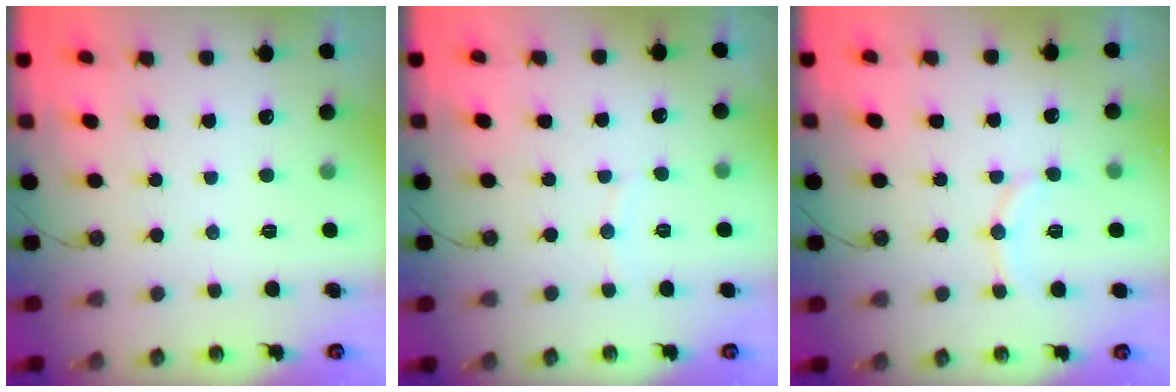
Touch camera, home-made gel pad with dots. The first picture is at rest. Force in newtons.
{"total": 3.1, "press": 3.0, "slide": 0.4}
{"total": 9.3, "press": 9.1, "slide": 2.2}